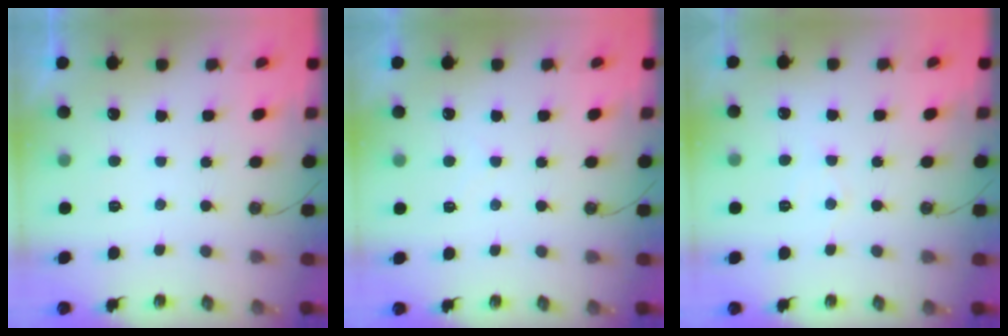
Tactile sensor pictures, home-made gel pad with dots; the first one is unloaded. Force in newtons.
{"total": 3.0, "press": 3.0, "slide": 0.5}
{"total": 4.4, "press": 4.3, "slide": 0.7}